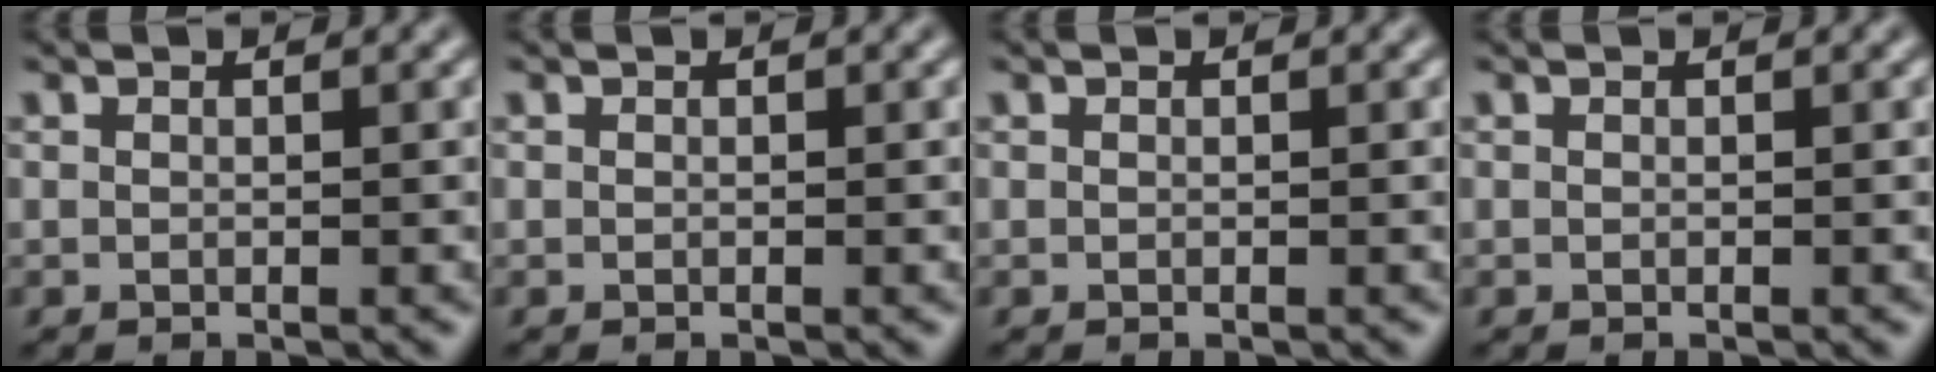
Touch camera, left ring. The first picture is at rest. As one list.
[{"total": 0.0}, {"total": 0.0}, {"total": 0.0}]